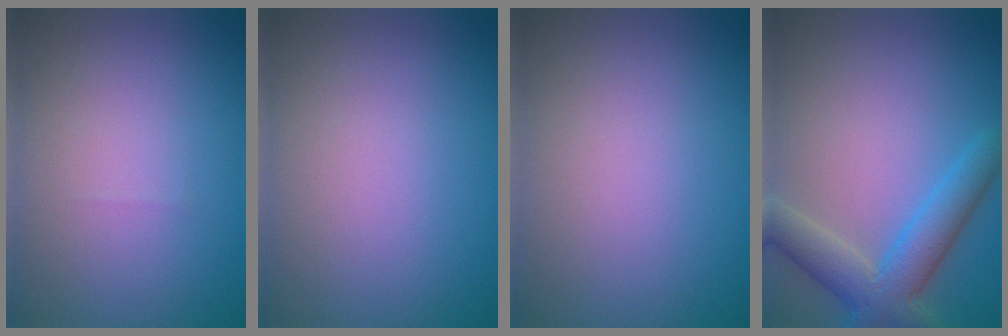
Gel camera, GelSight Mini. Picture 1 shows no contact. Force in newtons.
{"total": 0.0}
{"total": 0.0}
{"total": 5.6, "press": 5.6, "slide": 0.2}